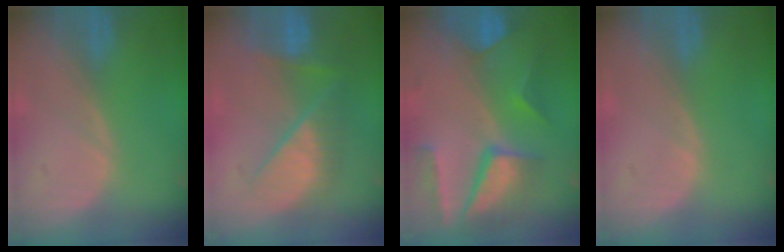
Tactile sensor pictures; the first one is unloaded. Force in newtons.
{"total": 8.8, "press": 8.0, "slide": 3.8}
{"total": 10.3, "press": 8.8, "slide": 5.4}
{"total": 0.0}